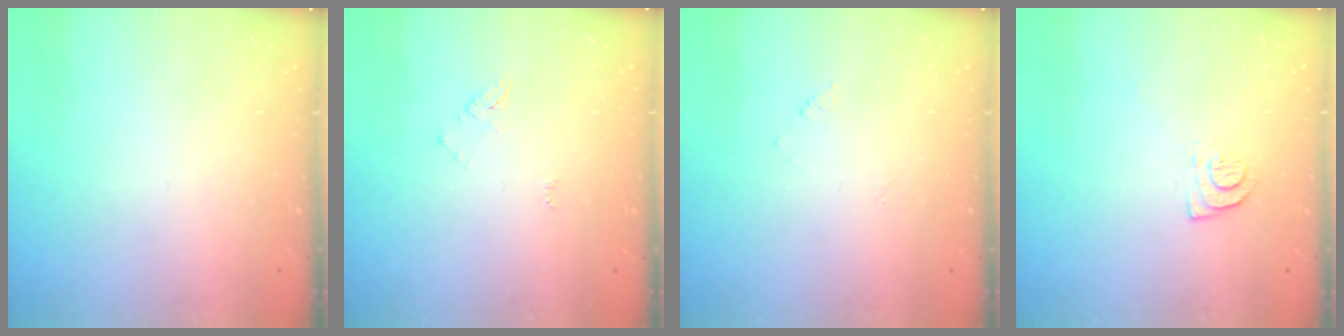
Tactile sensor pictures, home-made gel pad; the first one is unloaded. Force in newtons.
{"total": 4.3, "press": 4.3, "slide": 0.5}
{"total": 3.0, "press": 3.0, "slide": 0.4}
{"total": 6.8, "press": 6.7, "slide": 0.7}